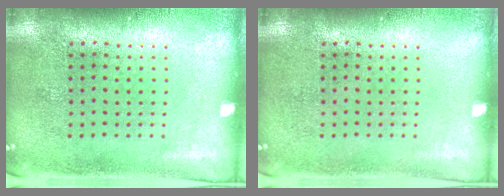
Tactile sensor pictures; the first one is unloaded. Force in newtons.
{"total": 0.0}